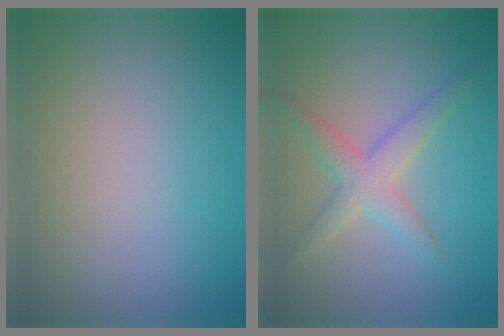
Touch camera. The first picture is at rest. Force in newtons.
{"total": 2.9, "press": 2.9, "slide": 0.1}